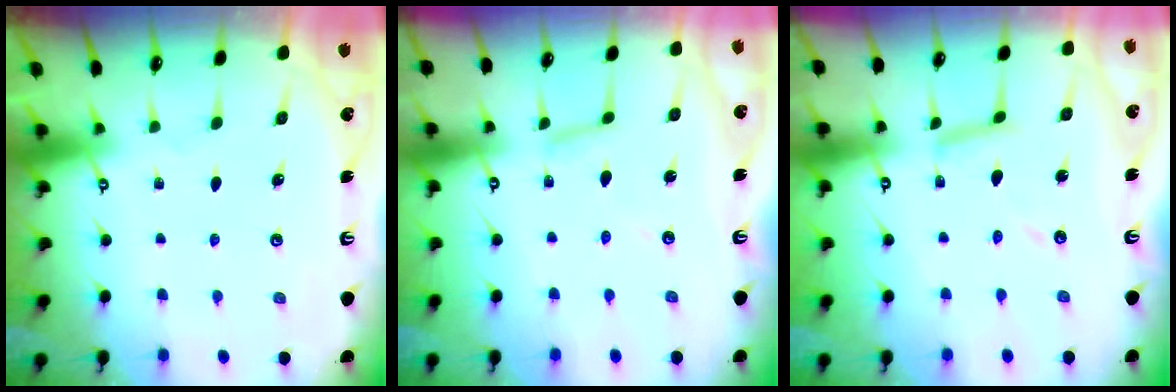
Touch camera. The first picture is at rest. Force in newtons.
{"total": 4.6, "press": 4.6, "slide": 0.3}
{"total": 8.1, "press": 8.0, "slide": 0.2}